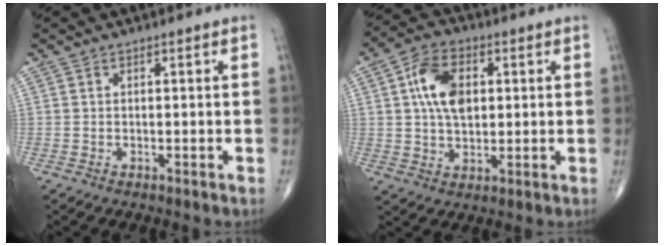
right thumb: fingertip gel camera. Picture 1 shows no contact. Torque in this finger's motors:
{"motor_torque": [1.01, 1.81, 1.24, 0.20, 0.11]}